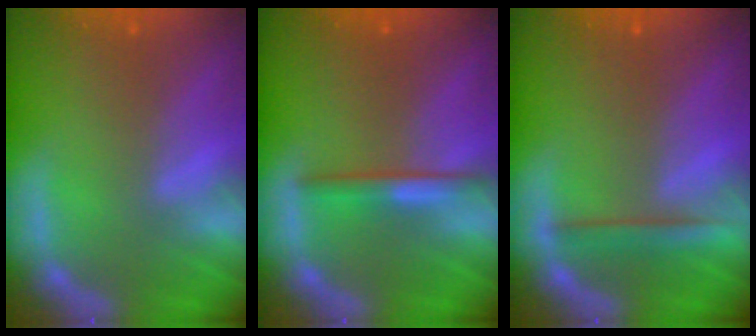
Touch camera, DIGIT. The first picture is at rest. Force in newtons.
{"total": 2.4}
{"total": 2.5}